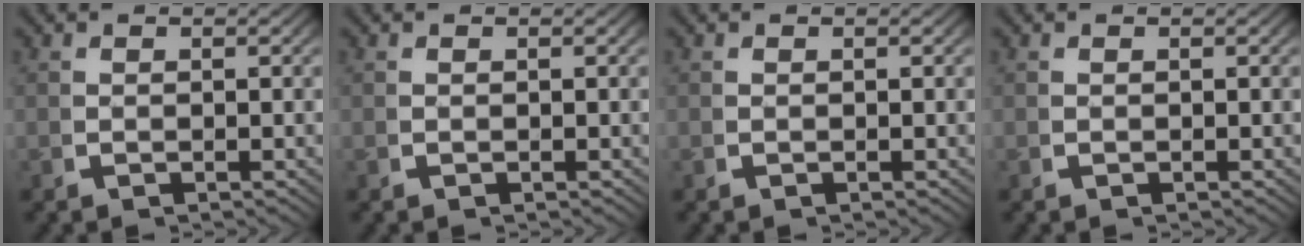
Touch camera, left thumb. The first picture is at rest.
{"total": 0.0}
{"total": 0.0}
{"total": 0.0}